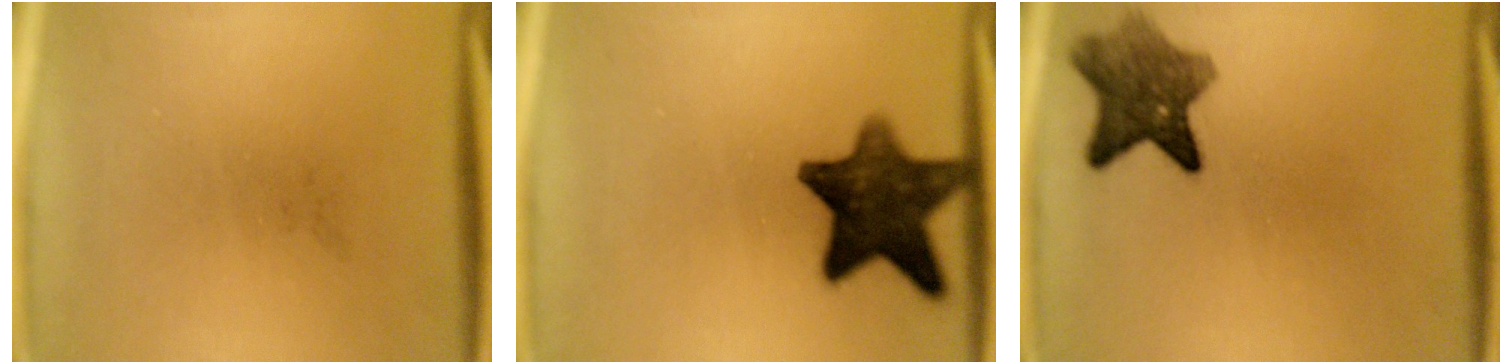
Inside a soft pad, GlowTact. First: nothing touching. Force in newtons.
{"total": 12.3}
{"total": 7.3}